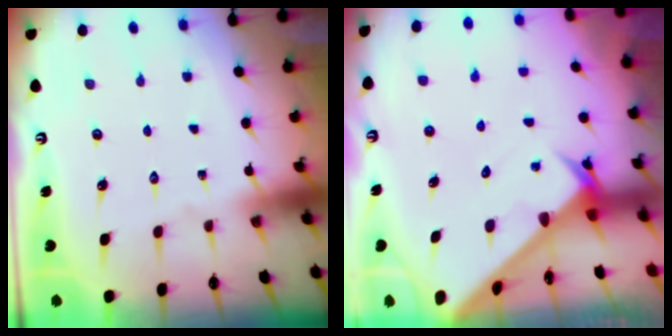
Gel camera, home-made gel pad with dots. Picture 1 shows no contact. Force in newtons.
{"total": 2.7, "press": 2.7, "slide": 0.1}